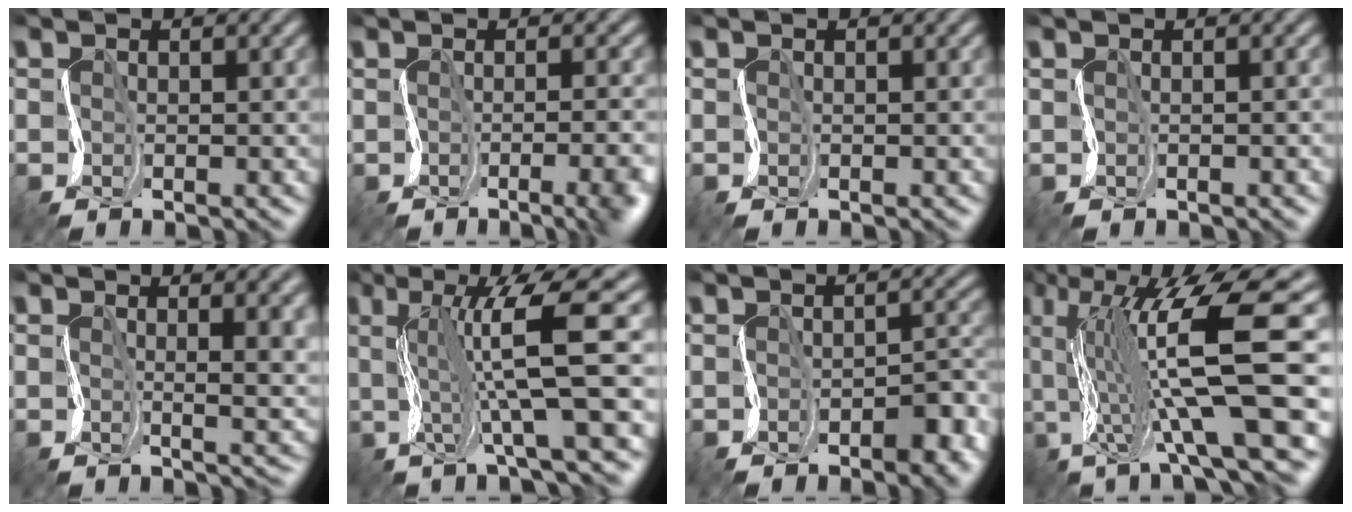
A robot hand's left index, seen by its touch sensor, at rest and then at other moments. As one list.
[{"total": 8.7, "force": [-1.8, 3.9, 7.5], "torque": [-0.042, -0.001, -0.009]}, {"total": 0.0}, {"total": 1.5, "force": [0.3, 0.7, 1.3], "torque": [0.000, 0.006, 0.003]}, {"total": 5.9, "force": [1.3, 2.6, 5.2], "torque": [-0.042, 0.001, 0.021]}, {"total": 9.7, "force": [1.4, 1.7, 9.5], "torque": [-0.132, 0.015, 0.023]}, {"total": 4.0, "force": [-2.0, 1.5, 3.2], "torque": [-0.043, 0.000, -0.026]}, {"total": 13.9, "force": [1.2, 4.2, 13.2], "torque": [-0.253, 0.022, 0.026]}]